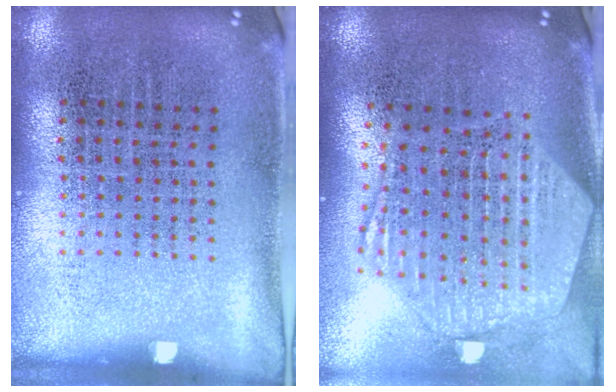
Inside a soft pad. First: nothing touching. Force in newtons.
{"total": 2.7, "press": 2.2, "slide": 1.6}